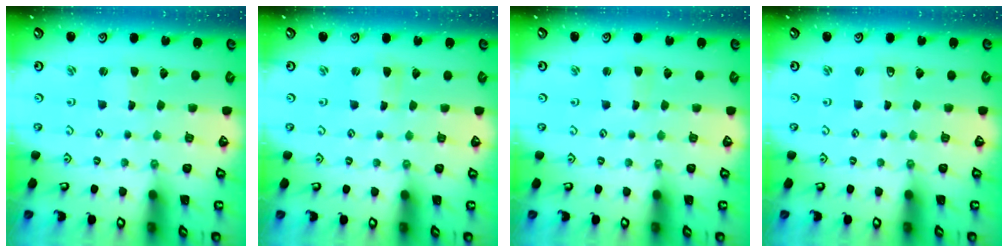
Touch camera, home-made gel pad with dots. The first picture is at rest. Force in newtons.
{"total": 0.0}
{"total": 1.1, "press": 1.1, "slide": 0.1}
{"total": 2.3, "press": 2.2, "slide": 0.4}